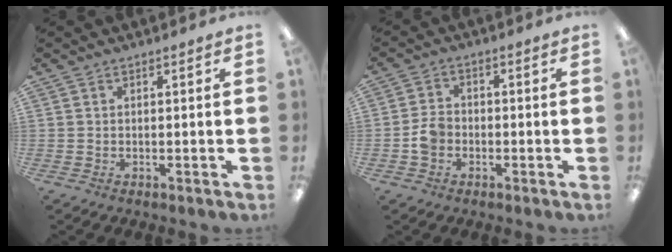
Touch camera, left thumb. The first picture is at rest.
{"total": 4.8, "force": [-1.5, 3.7, 2.7], "torque": [-0.051, 0.010, -0.027]}